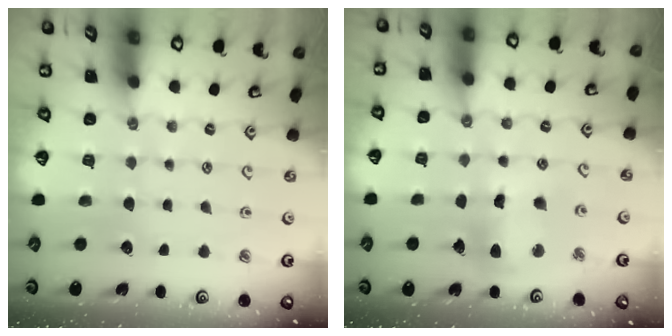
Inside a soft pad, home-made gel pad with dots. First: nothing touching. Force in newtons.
{"total": 11.1, "press": 10.8, "slide": 2.2}